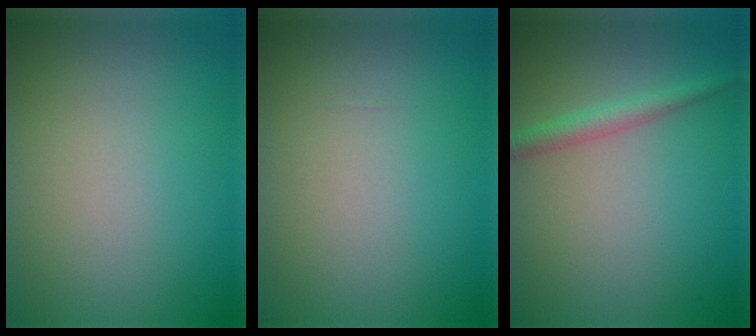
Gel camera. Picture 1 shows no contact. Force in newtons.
{"total": 0.0}
{"total": 2.0, "press": 2.0, "slide": 0.0}